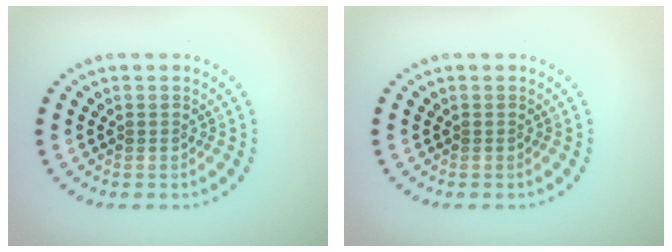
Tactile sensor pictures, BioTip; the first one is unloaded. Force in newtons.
{"total": 0.0}